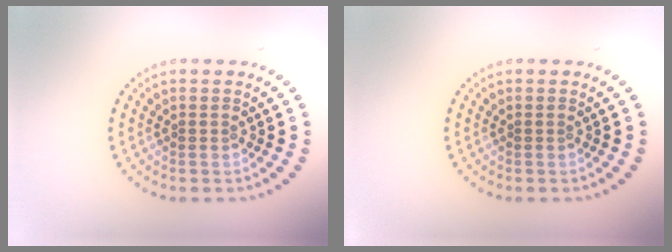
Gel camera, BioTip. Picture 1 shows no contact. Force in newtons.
{"total": 0.0}